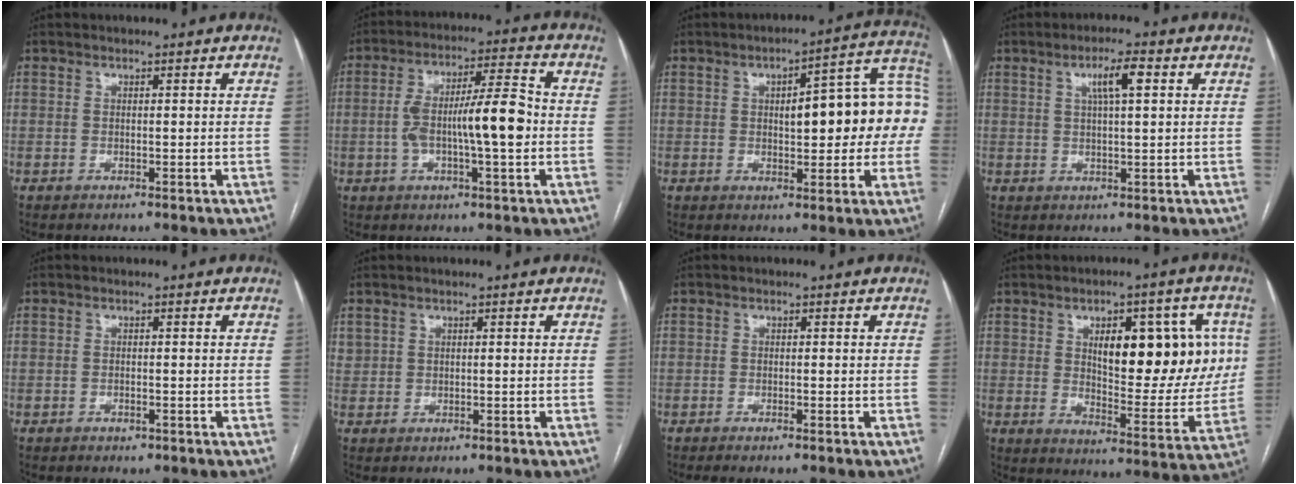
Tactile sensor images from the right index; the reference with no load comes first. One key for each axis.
{"total": 11.6, "fx": -1.3, "fy": 1.9, "fz": 11.4, "tx": -0.200, "ty": 0.019, "tz": -0.022}
{"total": 16.1, "fx": 1.2, "fy": 4.9, "fz": 15.3, "tx": -0.196, "ty": 0.042, "tz": 0.018}
{"total": 4.7, "fx": 1.7, "fy": 0.5, "fz": 4.4, "tx": -0.080, "ty": 0.007, "tz": 0.032}
{"total": 0.8, "fx": -0.6, "fy": 0.5, "fz": 0.4, "tx": -0.009, "ty": 0.000, "tz": -0.005}
{"total": 1.2, "fx": 0.6, "fy": 1.0, "fz": 0.1, "tx": 0.007, "ty": 0.008, "tz": 0.010}
{"total": 1.4, "fx": -1.2, "fy": -0.2, "fz": 0.8, "tx": -0.013, "ty": -0.002, "tz": -0.018}
{"total": 17.1, "fx": 4.2, "fy": 6.4, "fz": 15.3, "tx": -0.196, "ty": 0.010, "tz": 0.069}